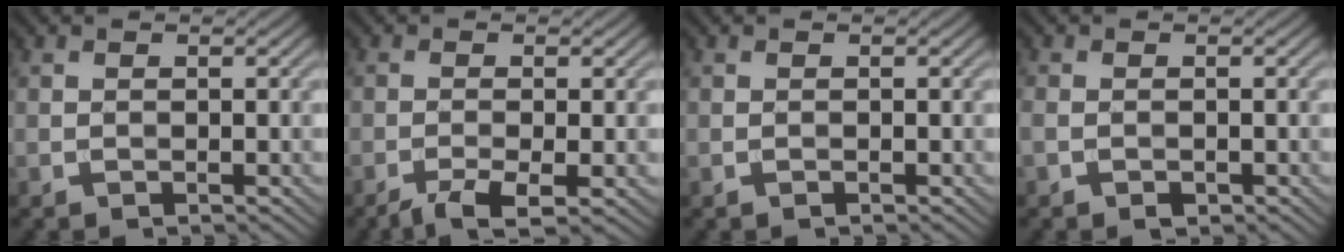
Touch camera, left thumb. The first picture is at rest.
{"total": 3.5, "force": [-2.2, 0.6, 2.7], "torque": [-0.052, -0.003, -0.042]}
{"total": 0.0}
{"total": 2.1, "force": [-1.1, 1.2, 1.3], "torque": [-0.034, -0.006, -0.022]}